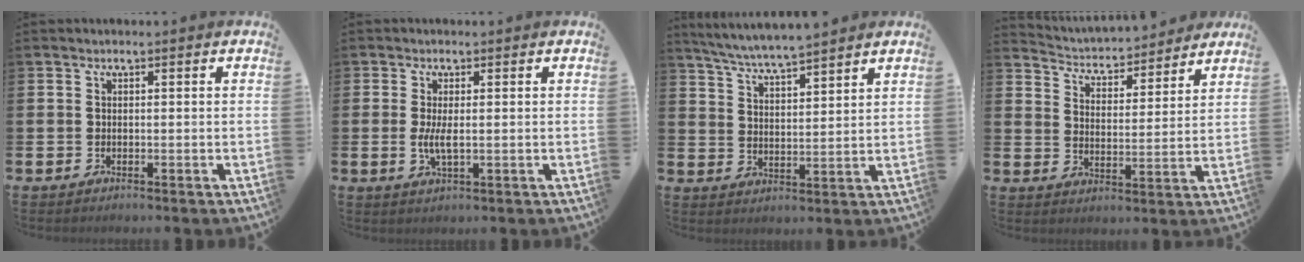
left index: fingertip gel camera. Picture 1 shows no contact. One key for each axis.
{"total": 2.7, "fx": 0.1, "fy": 0.8, "fz": 2.6, "tx": -0.048, "ty": 0.000, "tz": 0.001}
{"total": 5.4, "fx": 5.3, "fy": -0.3, "fz": 1.0, "tx": -0.040, "ty": -0.035, "tz": 0.094}
{"total": 4.3, "fx": 4.2, "fy": 1.1, "fz": 0.2, "tx": -0.032, "ty": -0.042, "tz": 0.067}